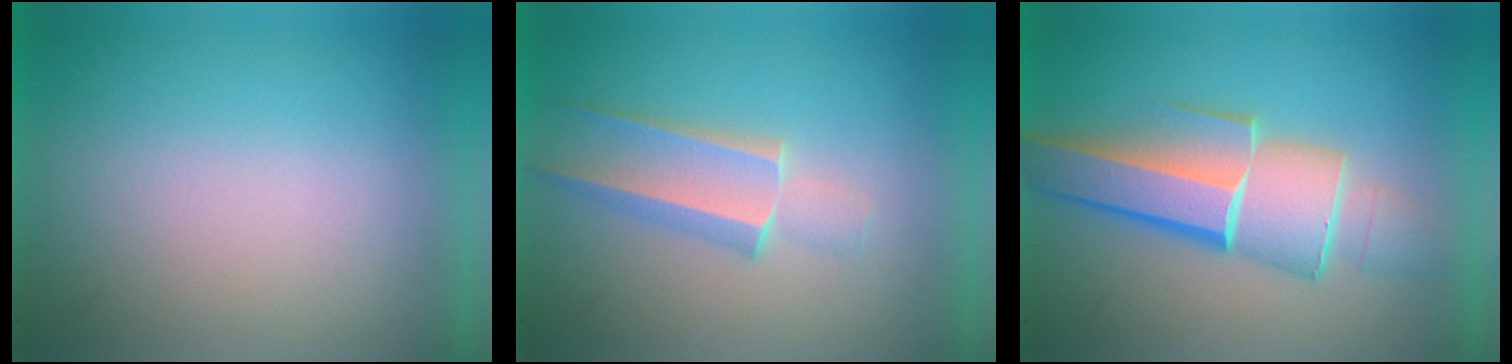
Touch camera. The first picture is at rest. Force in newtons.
{"total": 2.2}
{"total": 6.7}